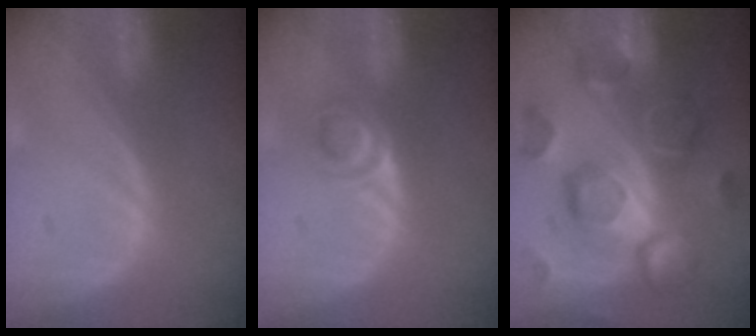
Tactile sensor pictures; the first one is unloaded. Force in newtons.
{"total": 3.1, "press": 2.9, "slide": 0.8}
{"total": 12.3, "press": 12.3, "slide": 1.0}